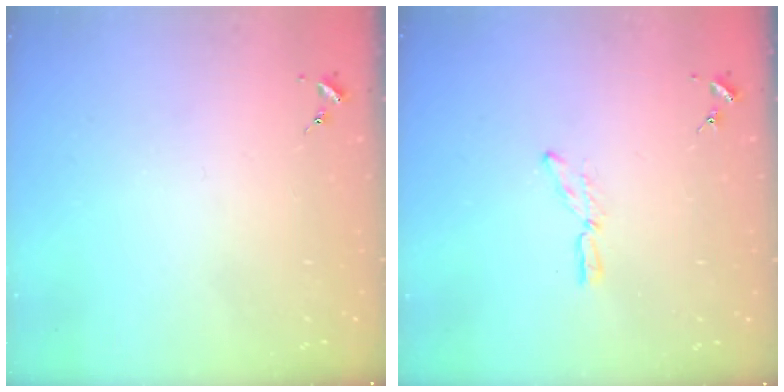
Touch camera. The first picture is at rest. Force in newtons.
{"total": 6.4, "press": 6.4, "slide": 0.3}